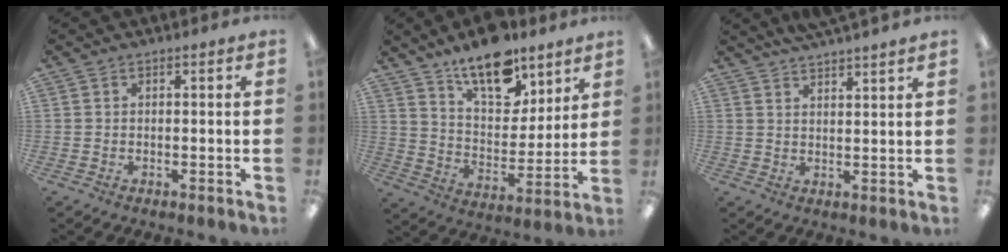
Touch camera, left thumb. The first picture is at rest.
{"total": 15.9, "force": [11.9, 7.0, 7.8], "torque": [-0.131, -0.069, 0.213]}
{"total": 3.4, "force": [3.3, -0.7, 0.4], "torque": [-0.016, -0.018, 0.061]}